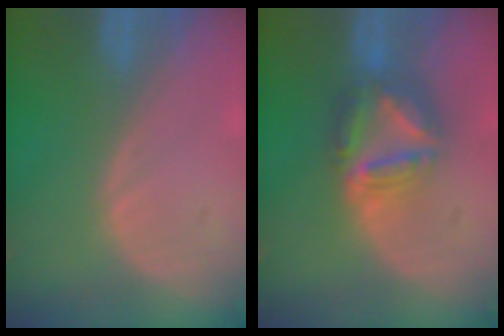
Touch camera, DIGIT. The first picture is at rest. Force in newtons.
{"total": 7.7, "press": 6.6, "slide": 4.0}